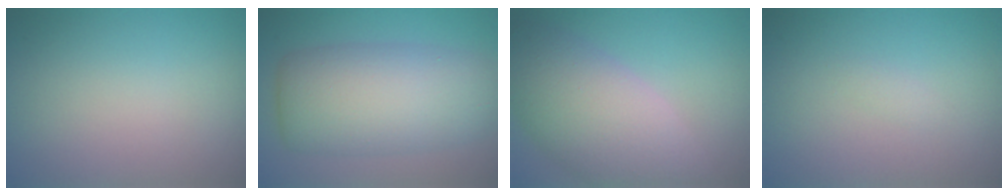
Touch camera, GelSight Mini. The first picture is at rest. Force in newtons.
{"total": 8.7, "press": 8.7, "slide": 0.2}
{"total": 8.1, "press": 8.1, "slide": 0.5}
{"total": 0.6, "press": 0.6, "slide": 0.0}